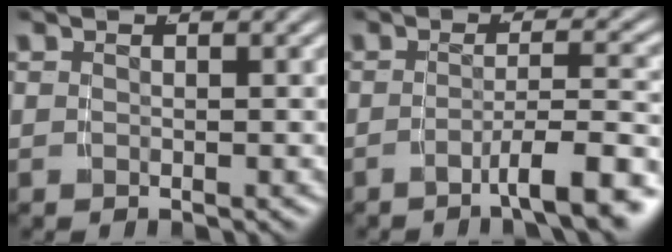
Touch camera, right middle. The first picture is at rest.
{"total": 5.1, "force": [-3.6, 0.1, 3.7], "torque": [-0.051, -0.002, -0.055]}